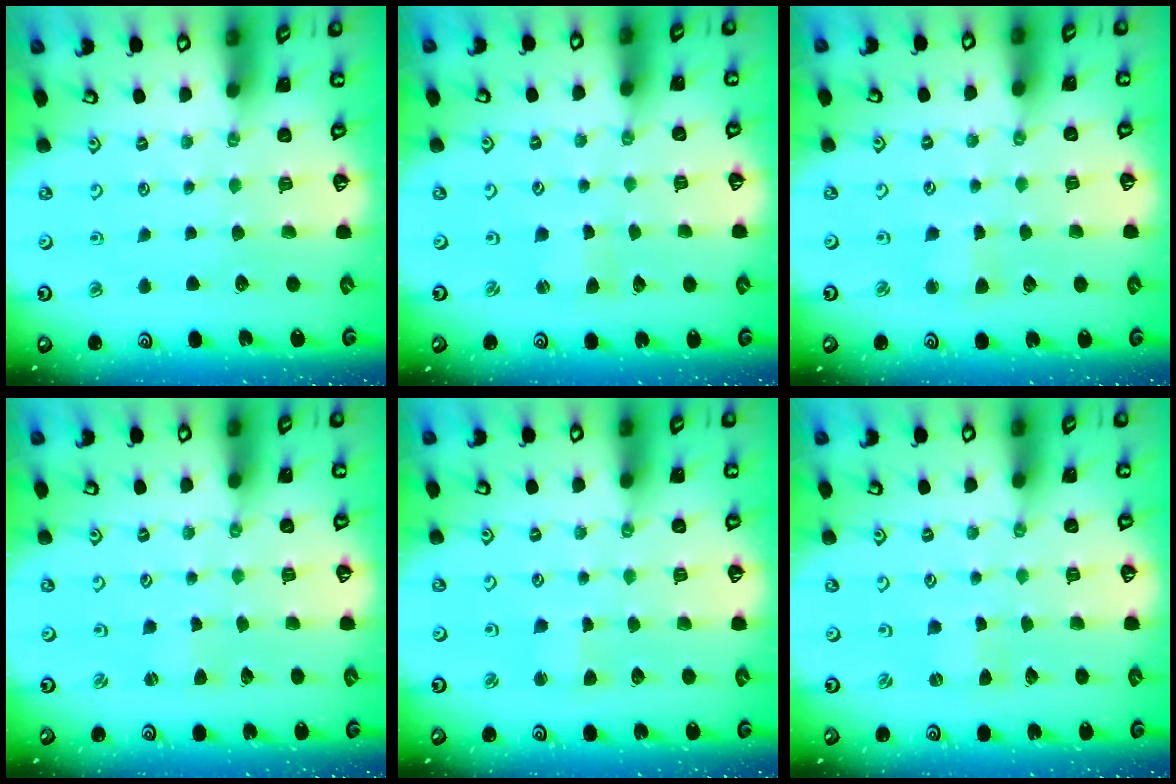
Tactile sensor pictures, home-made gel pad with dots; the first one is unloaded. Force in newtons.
{"total": 0.7, "press": 0.7, "slide": 0.2}
{"total": 3.3, "press": 3.3, "slide": 0.3}
{"total": 0.5, "press": 0.5, "slide": 0.0}
{"total": 1.8, "press": 1.8, "slide": 0.4}
{"total": 0.0}